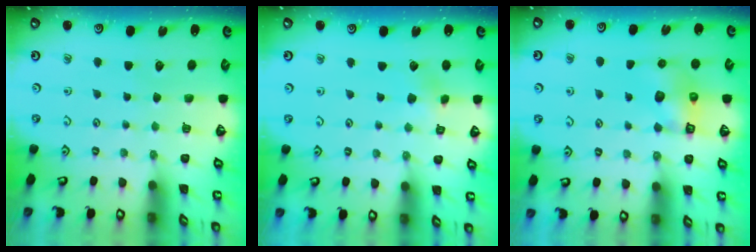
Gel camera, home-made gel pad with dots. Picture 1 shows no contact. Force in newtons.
{"total": 4.1, "press": 4.1, "slide": 0.4}
{"total": 6.8, "press": 6.8, "slide": 0.7}